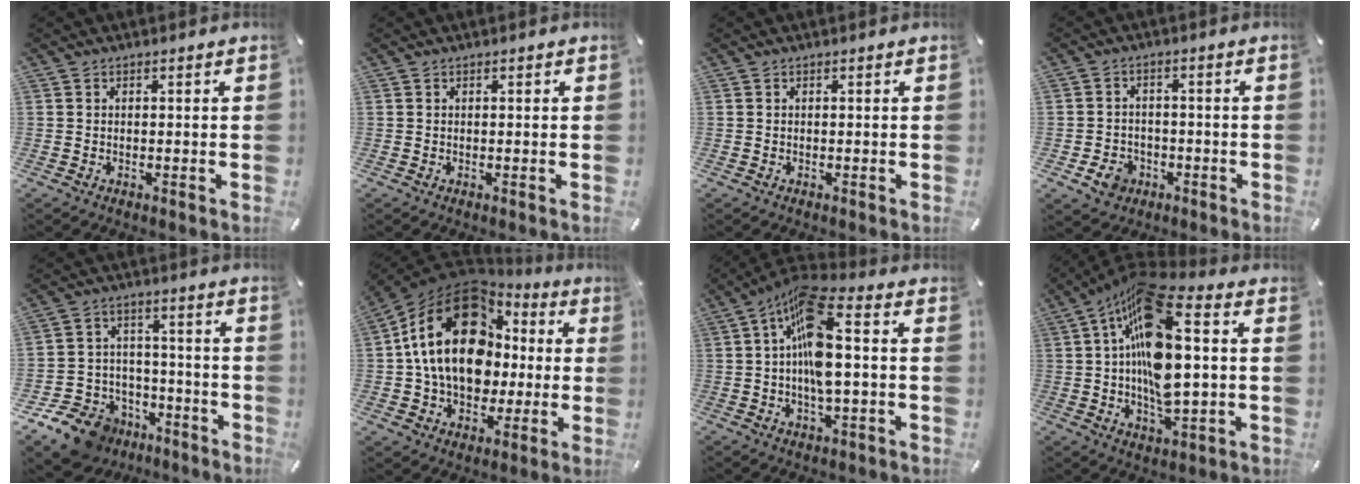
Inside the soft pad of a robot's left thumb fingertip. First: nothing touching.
{"total": 0.0}
{"total": 0.0}
{"total": 6.0, "force": [-2.6, 5.0, 2.1], "torque": [-0.039, 0.014, -0.047]}
{"total": 13.0, "force": [-8.7, 9.0, 3.5], "torque": [-0.063, 0.062, -0.146]}
{"total": 22.6, "force": [3.0, 16.8, 14.9], "torque": [-0.297, -0.005, 0.051]}
{"total": 12.4, "force": [0.7, 5.5, 11.1], "torque": [-0.216, -0.002, 0.012]}
{"total": 20.8, "force": [3.6, 9.2, 18.3], "torque": [-0.357, -0.012, 0.053]}